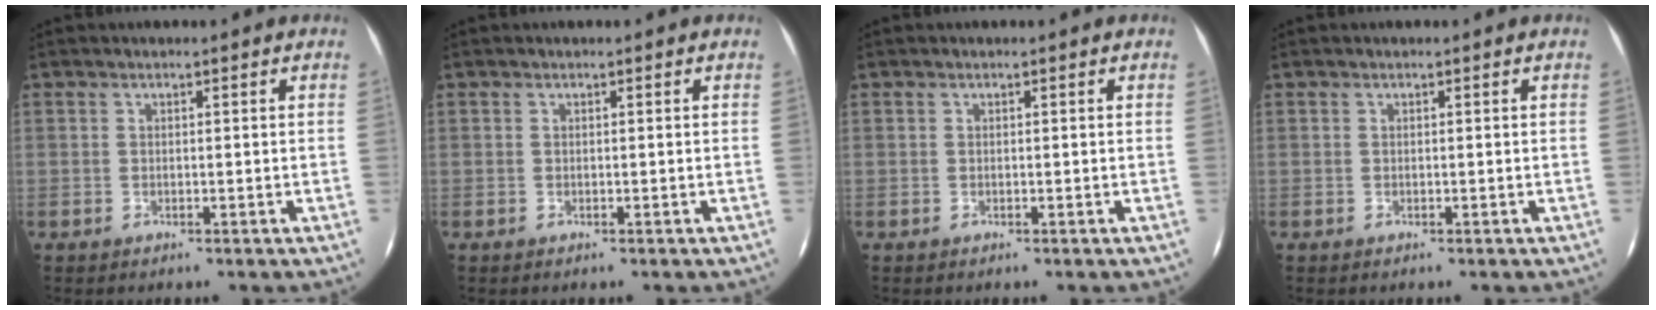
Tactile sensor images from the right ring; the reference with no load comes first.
{"total": 0.0}
{"total": 0.0}
{"total": 0.0}